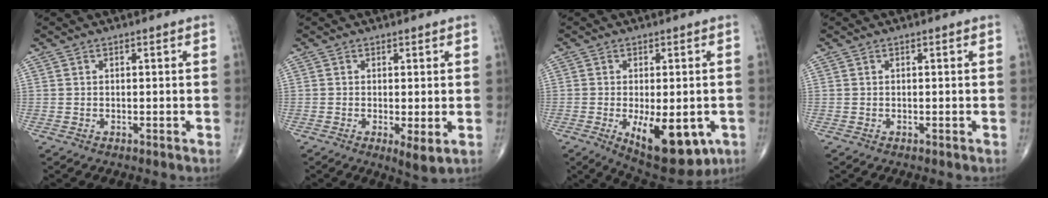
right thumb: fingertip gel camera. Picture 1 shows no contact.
{"total": 3.6, "force": [-0.6, 0.9, 3.5], "torque": [-0.058, -0.014, -0.011]}
{"total": 14.1, "force": [-4.6, 6.5, 11.6], "torque": [-0.152, -0.012, -0.049]}
{"total": 0.0}